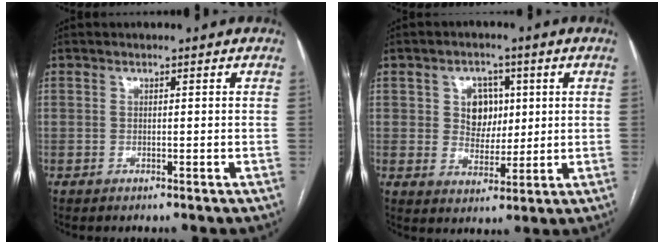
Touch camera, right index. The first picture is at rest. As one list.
[{"total": 6.0, "force": [1.6, 4.7, 3.3], "torque": [-0.052, 0.009, 0.036]}]